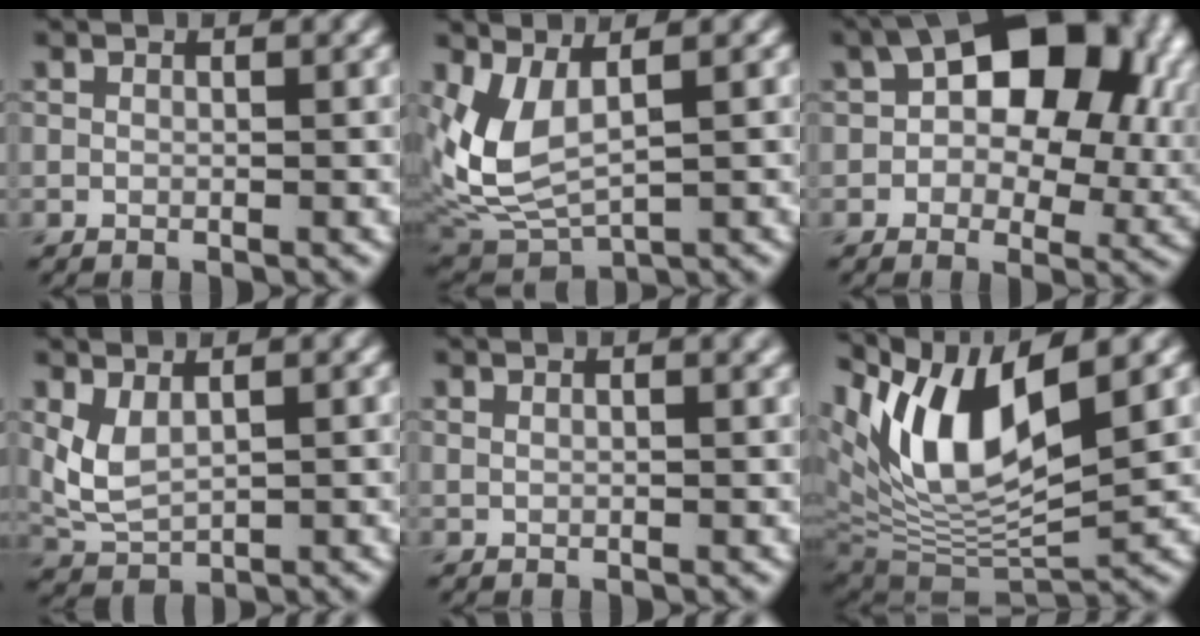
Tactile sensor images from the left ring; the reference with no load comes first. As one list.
[{"total": 5.1, "force": [1.3, 2.4, 4.3], "torque": [-0.112, -0.015, 0.036]}, {"total": 14.2, "force": [4.2, 8.6, 10.6], "torque": [-0.124, 0.018, 0.062]}, {"total": 2.8, "force": [0.9, 1.4, 2.2], "torque": [-0.055, -0.004, 0.025]}, {"total": 1.5, "force": [1.0, 0.6, 1.0], "torque": [-0.013, -0.001, 0.012]}, {"total": 11.5, "force": [4.6, 4.5, 9.5], "torque": [-0.177, -0.001, 0.086]}]